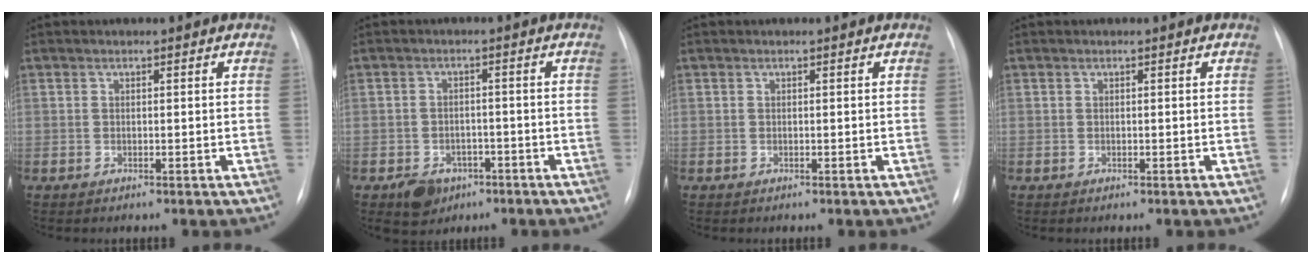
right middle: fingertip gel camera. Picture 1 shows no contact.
{"total": 5.0, "force": [-2.8, 3.7, 1.8], "torque": [-0.025, 0.006, -0.033]}
{"total": 0.0}
{"total": 0.0}